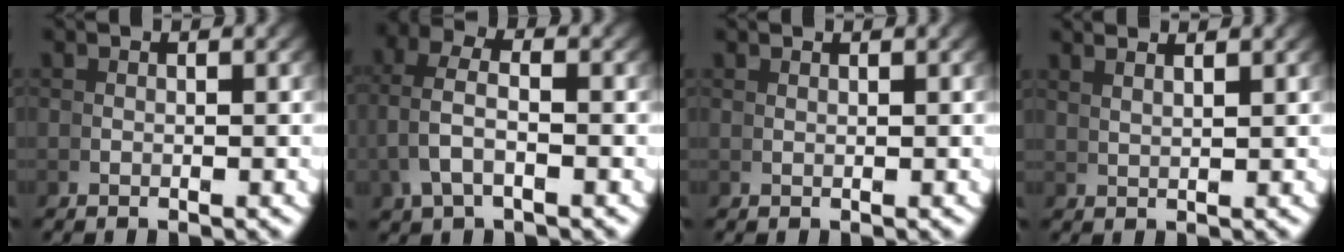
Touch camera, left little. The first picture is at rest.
{"total": 2.9, "force": [1.0, 1.0, 2.5], "torque": [-0.058, 0.001, 0.024]}
{"total": 1.3, "force": [0.8, -1.0, -0.3], "torque": [0.015, 0.002, 0.018]}
{"total": 2.8, "force": [2.6, -0.8, 0.8], "torque": [0.000, 0.008, 0.050]}